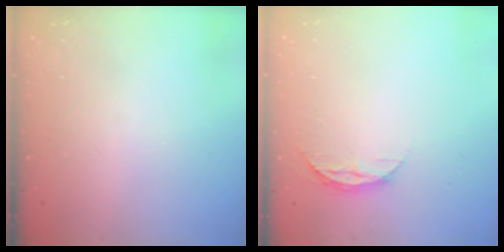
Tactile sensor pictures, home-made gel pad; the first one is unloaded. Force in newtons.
{"total": 7.3, "press": 7.3, "slide": 0.6}